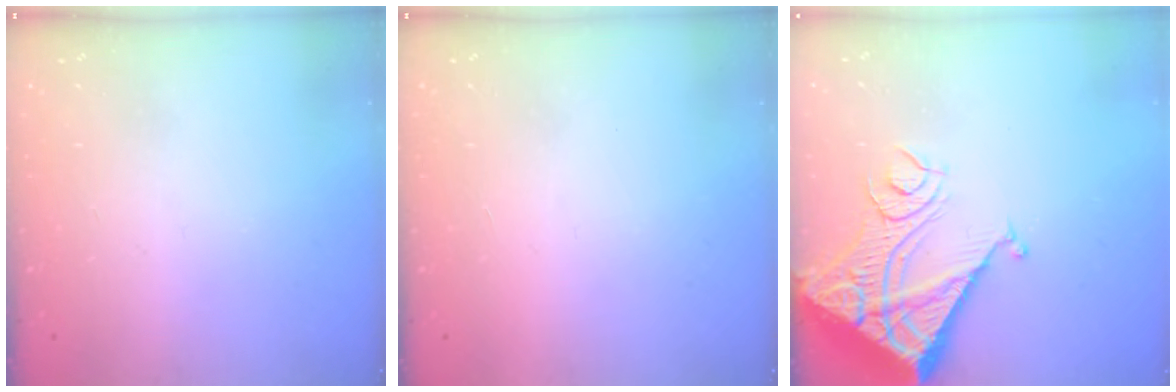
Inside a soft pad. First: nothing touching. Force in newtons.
{"total": 1.5, "press": 1.5, "slide": 0.1}
{"total": 16.7, "press": 16.6, "slide": 2.1}